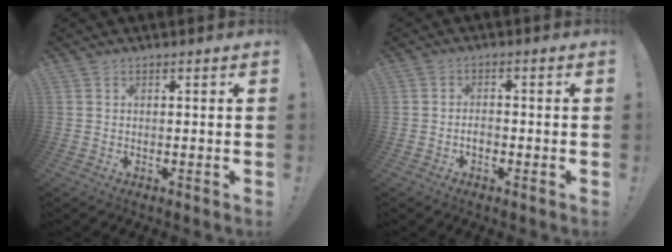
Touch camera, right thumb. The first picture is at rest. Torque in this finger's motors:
{"motor_torque": [-0.02, -0.02, -0.07, 0.33, -0.07]}